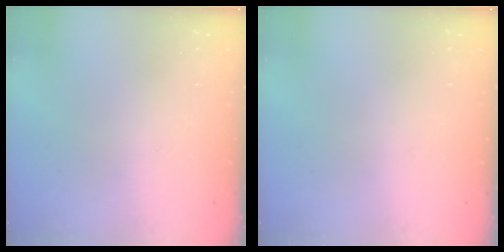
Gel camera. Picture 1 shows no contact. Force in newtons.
{"total": 0.0}